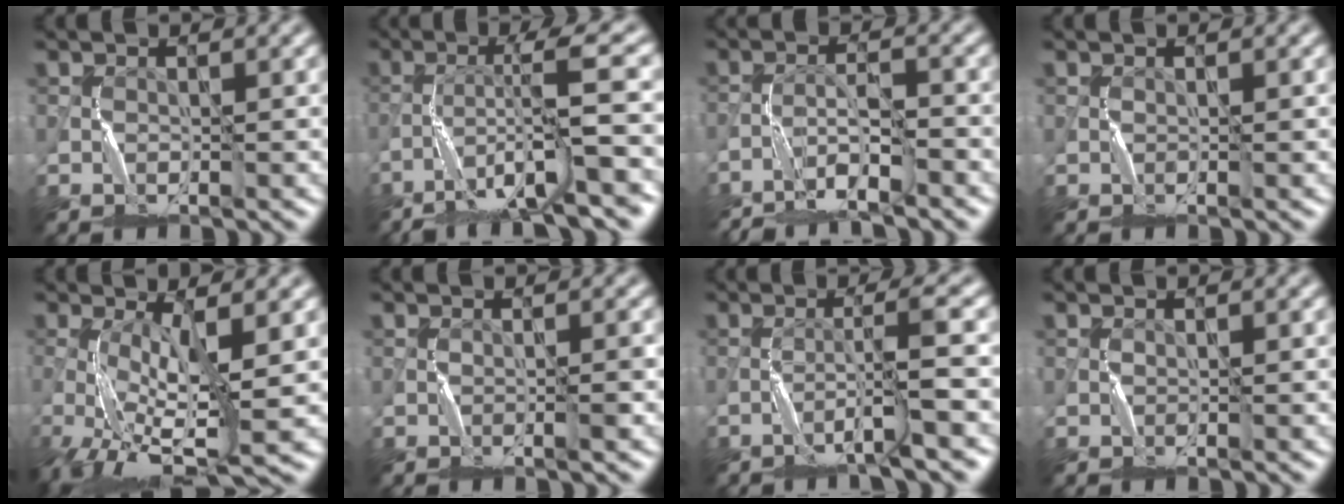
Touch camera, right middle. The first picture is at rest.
{"total": 9.6, "force": [-5.3, 0.6, 8.0], "torque": [-0.135, 0.017, -0.087]}
{"total": 3.8, "force": [-3.3, 0.3, 2.0], "torque": [-0.040, 0.002, -0.064]}
{"total": 0.0}
{"total": 7.0, "force": [-1.9, 1.6, 6.6], "torque": [-0.133, -0.006, -0.040]}
{"total": 0.7, "force": [-0.2, -0.1, 0.6], "torque": [-0.010, 0.002, -0.003]}
{"total": 3.4, "force": [-1.5, -0.5, 3.0], "torque": [-0.049, 0.014, -0.041]}
{"total": 0.0}